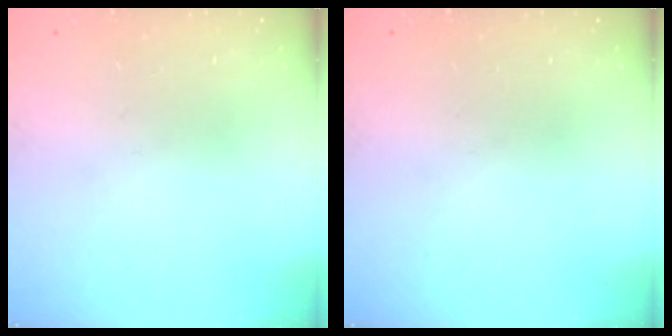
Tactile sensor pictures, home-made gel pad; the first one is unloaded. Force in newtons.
{"total": 0.0}